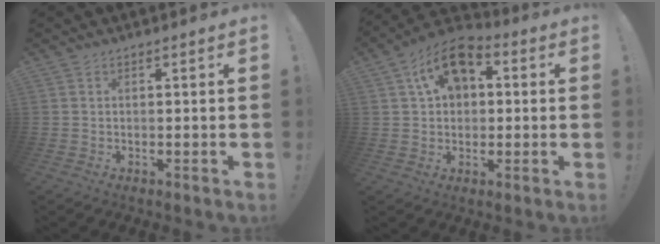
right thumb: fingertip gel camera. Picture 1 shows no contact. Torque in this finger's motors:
{"motor_torque": [-0.19, 0.98, 1.19, -0.17, 0.06]}